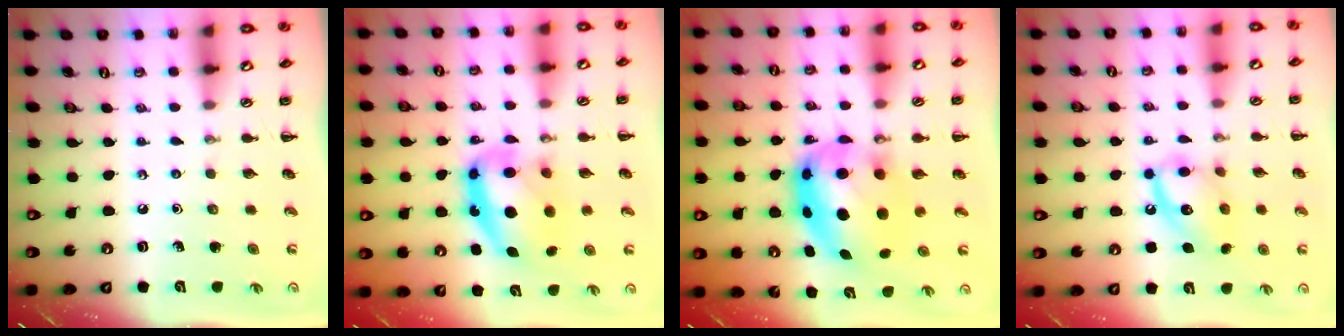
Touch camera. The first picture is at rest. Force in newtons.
{"total": 13.6, "press": 13.2, "slide": 3.3}
{"total": 11.3, "press": 10.9, "slide": 2.8}
{"total": 12.7, "press": 12.7, "slide": 0.9}